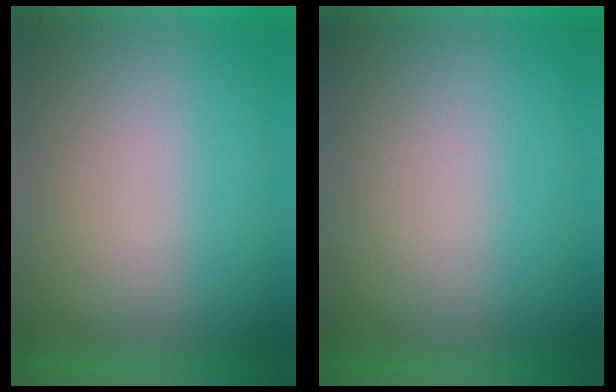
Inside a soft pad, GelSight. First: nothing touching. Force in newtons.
{"total": 0.0}